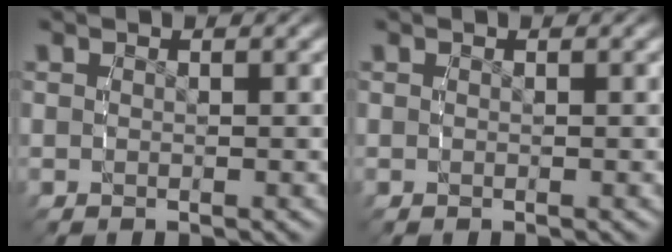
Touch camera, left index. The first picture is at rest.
{"total": 0.0}